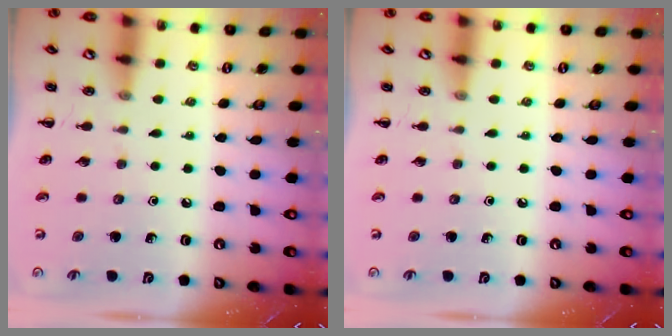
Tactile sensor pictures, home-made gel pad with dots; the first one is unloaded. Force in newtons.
{"total": 0.0}